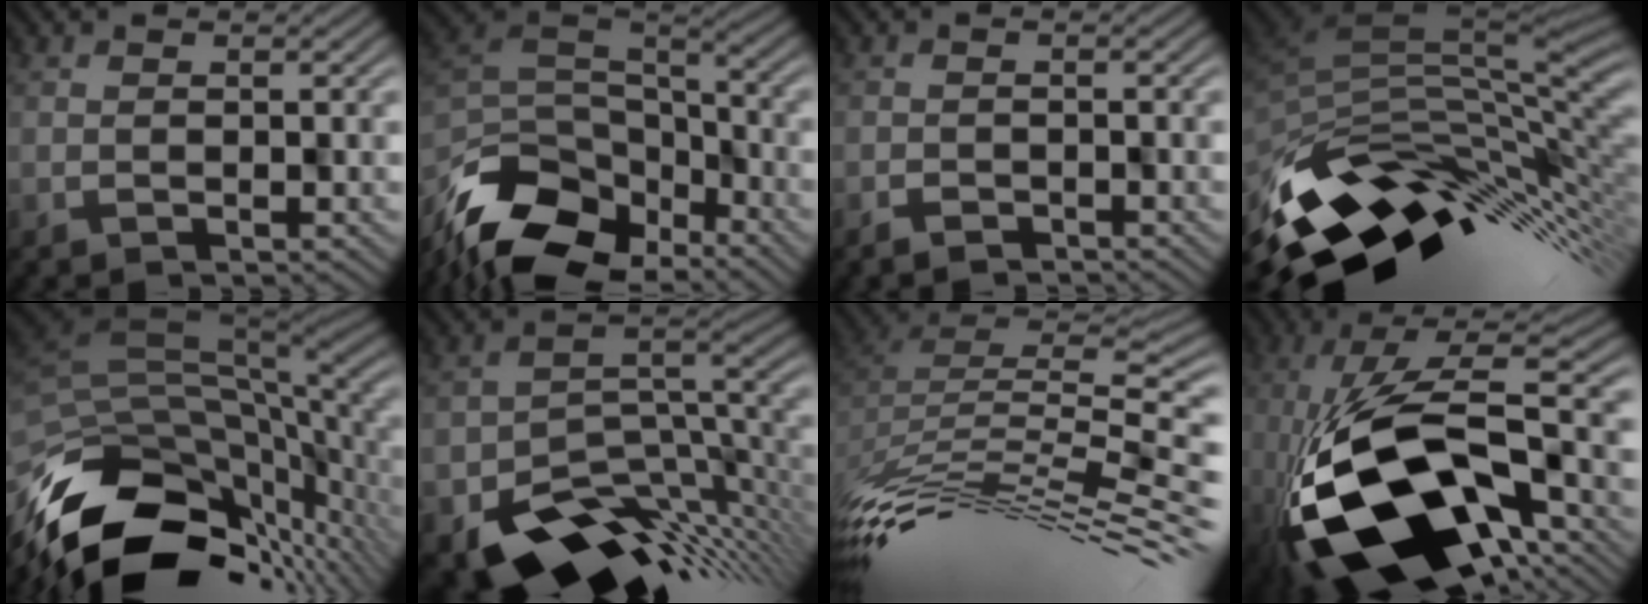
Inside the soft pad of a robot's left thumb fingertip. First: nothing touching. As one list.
[{"total": 13.7, "force": [-9.2, 6.8, 7.5], "torque": [-0.200, -0.016, -0.160]}, {"total": 1.8, "force": [-1.6, 0.5, 0.5], "torque": [-0.007, 0.001, -0.029]}, {"total": 13.3, "force": [-4.9, 6.3, 10.7], "torque": [-0.199, -0.018, -0.082]}, {"total": 16.4, "force": [-6.1, 8.2, 12.9], "torque": [-0.258, -0.030, -0.091]}, {"total": 12.5, "force": [-7.4, 6.2, 8.0], "torque": [-0.140, -0.036, -0.093]}, {"total": 13.2, "force": [-6.4, 4.0, 10.8], "torque": [-0.220, 0.011, -0.107]}, {"total": 18.6, "force": [-6.5, 7.9, 15.5], "torque": [-0.297, -0.004, -0.110]}]